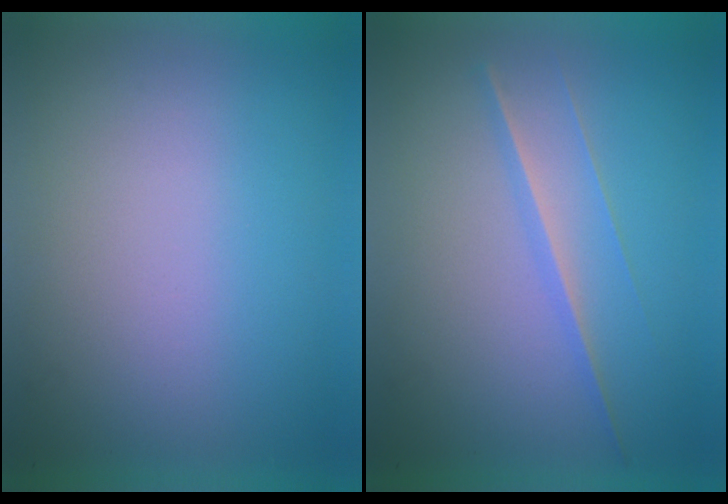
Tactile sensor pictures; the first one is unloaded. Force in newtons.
{"total": 1.3}